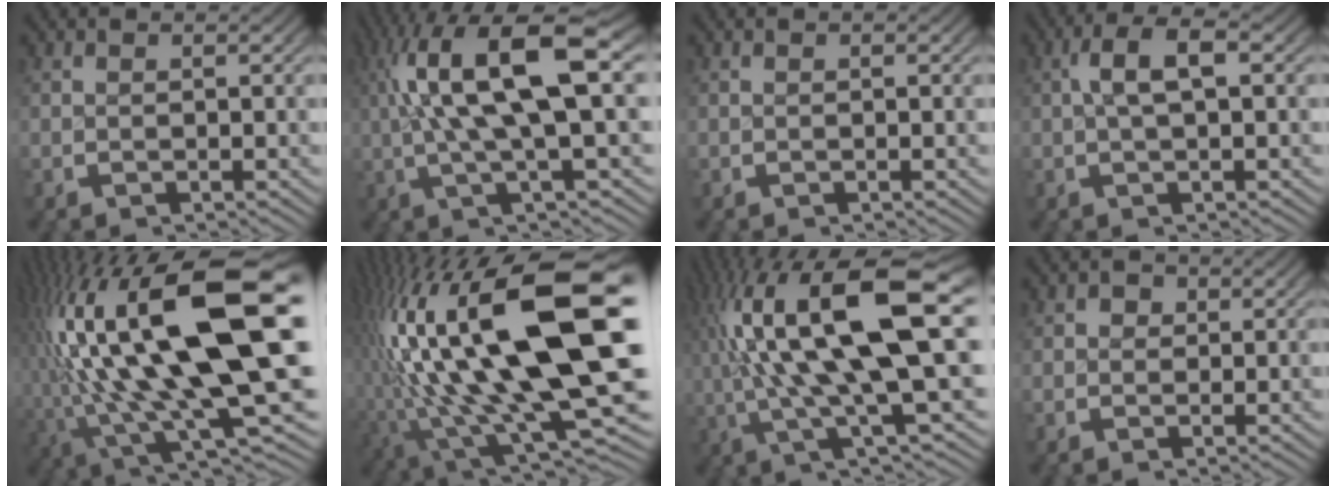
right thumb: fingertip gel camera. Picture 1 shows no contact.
{"total": 11.6, "force": [1.7, 5.0, 10.3], "torque": [-0.188, 0.000, 0.024]}
{"total": 0.0}
{"total": 3.9, "force": [0.8, 1.6, 3.5], "torque": [-0.063, 0.010, 0.011]}
{"total": 21.4, "force": [0.2, 10.5, 18.6], "torque": [-0.342, -0.047, 0.031]}
{"total": 23.3, "force": [-1.2, 11.4, 20.2], "torque": [-0.371, -0.062, 0.015]}
{"total": 17.4, "force": [1.6, 7.7, 15.5], "torque": [-0.281, -0.017, 0.033]}
{"total": 1.5, "force": [0.2, 1.4, 0.5], "torque": [-0.006, -0.004, 0.000]}